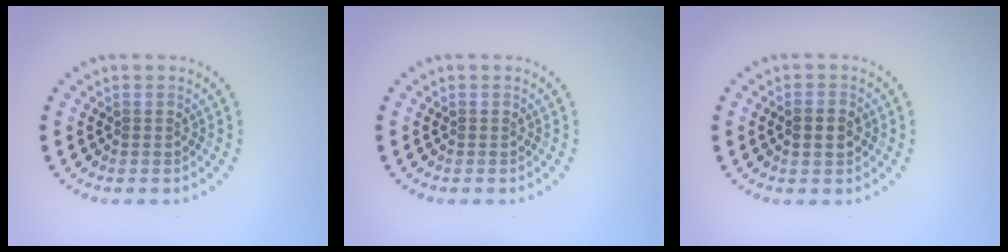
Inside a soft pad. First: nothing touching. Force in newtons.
{"total": 0.0}
{"total": 2.0, "press": 1.9, "slide": 0.4}